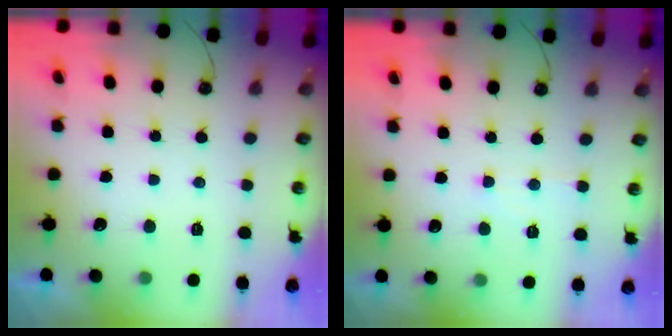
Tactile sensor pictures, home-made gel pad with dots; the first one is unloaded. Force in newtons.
{"total": 4.1, "press": 4.0, "slide": 0.6}